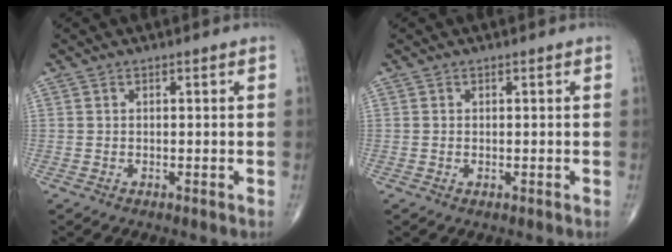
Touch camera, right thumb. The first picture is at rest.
{"total": 0.0}